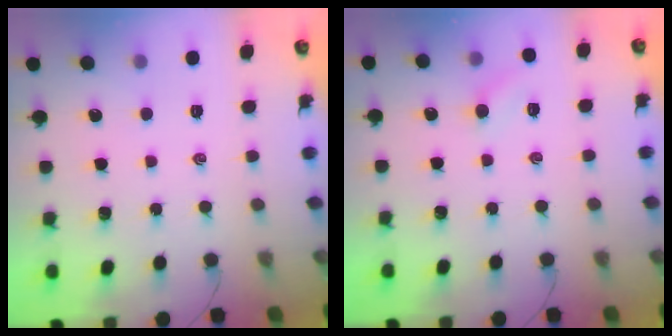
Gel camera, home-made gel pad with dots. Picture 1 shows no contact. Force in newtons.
{"total": 4.9, "press": 4.8, "slide": 1.2}